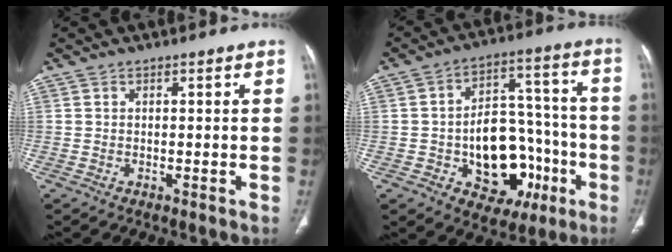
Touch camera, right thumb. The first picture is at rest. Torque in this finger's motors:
{"motor_torque": [3.17, 1.41, 0.64, -0.85, 0.08]}